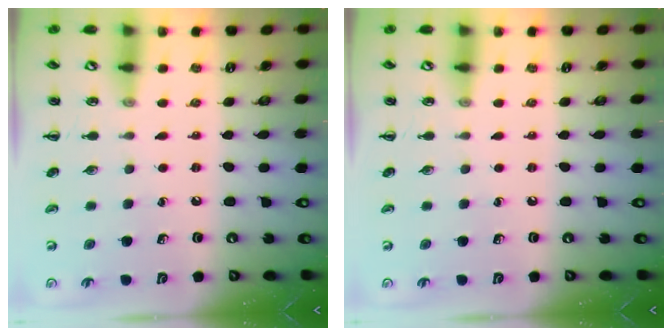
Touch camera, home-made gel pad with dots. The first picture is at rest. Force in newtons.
{"total": 0.0}